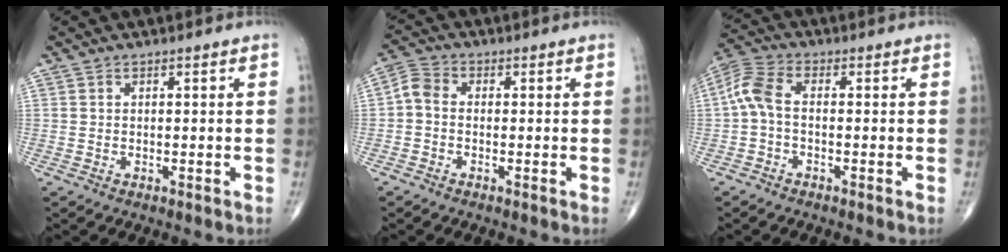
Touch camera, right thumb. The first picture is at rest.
{"total": 3.5, "force": [-0.6, 2.5, 2.4], "torque": [-0.045, 0.011, -0.026]}
{"total": 5.8, "force": [-0.6, 2.9, 5.0], "torque": [-0.117, 0.020, -0.024]}